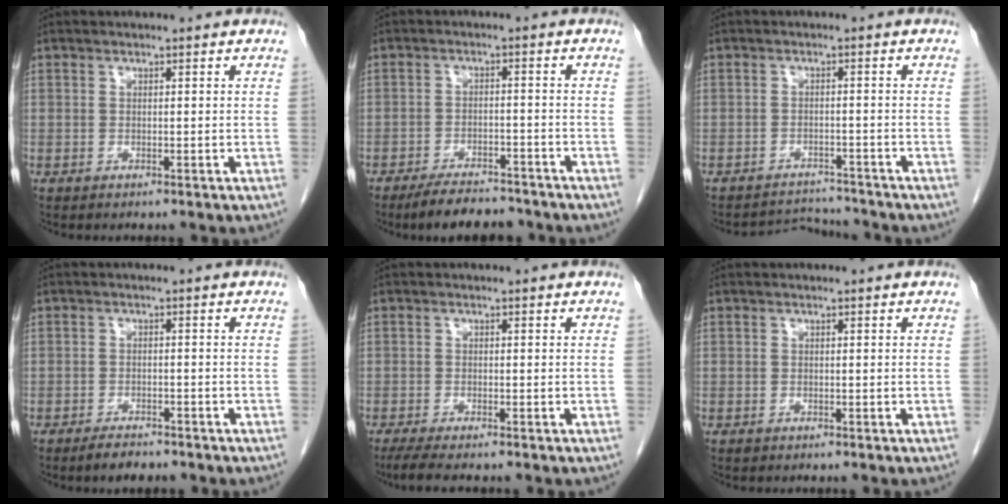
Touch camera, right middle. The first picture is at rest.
{"total": 7.7, "force": [-6.8, 2.2, 2.9], "torque": [-0.044, -0.008, -0.105]}
{"total": 4.3, "force": [-4.1, -0.1, -1.4], "torque": [0.021, 0.004, -0.064]}
{"total": 3.0, "force": [-2.6, 0.9, 1.4], "torque": [-0.029, -0.003, -0.039]}
{"total": 3.9, "force": [-3.1, 0.3, 2.4], "torque": [-0.043, -0.011, -0.052]}
{"total": 0.0}